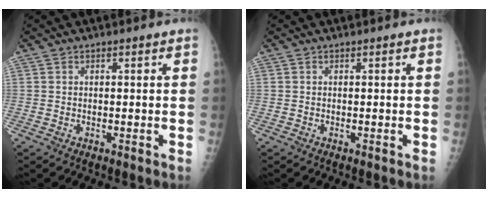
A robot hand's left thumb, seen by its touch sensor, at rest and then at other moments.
{"total": 0.0}